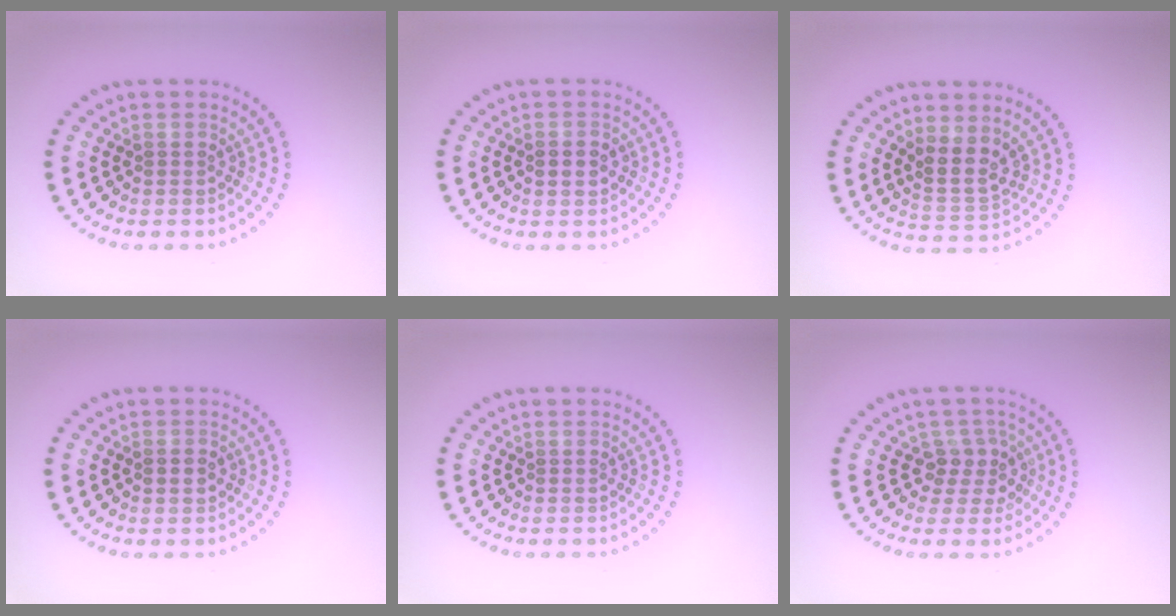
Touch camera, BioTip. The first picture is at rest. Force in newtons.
{"total": 2.2, "press": 2.2, "slide": 0.1}
{"total": 3.0, "press": 2.3, "slide": 1.8}
{"total": 1.8, "press": 1.8, "slide": 0.1}
{"total": 0.0}
{"total": 2.6, "press": 2.0, "slide": 1.7}